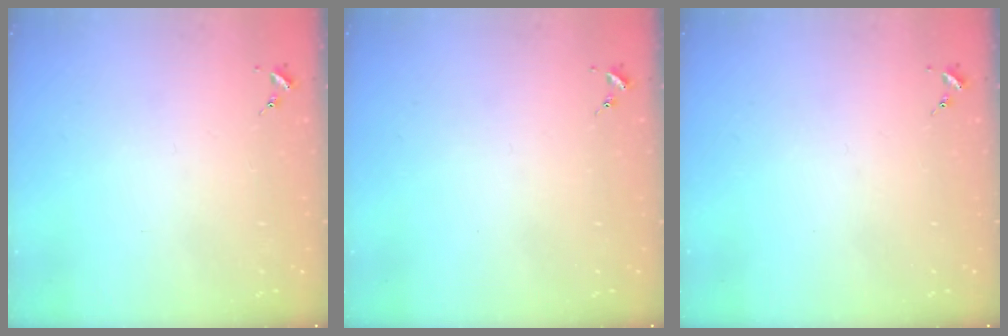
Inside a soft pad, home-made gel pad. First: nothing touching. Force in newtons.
{"total": 0.0}
{"total": 0.0}